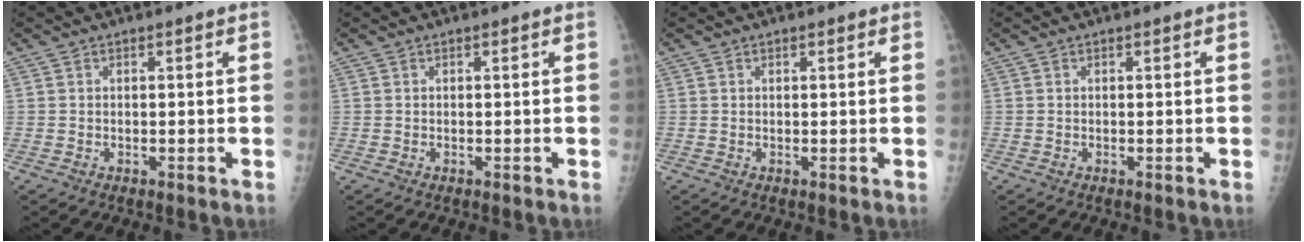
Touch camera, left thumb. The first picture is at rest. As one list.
[{"total": 0.0}, {"total": 0.9, "force": [0.5, 0.4, 0.6], "torque": [-0.006, 0.000, 0.005]}, {"total": 0.0}]